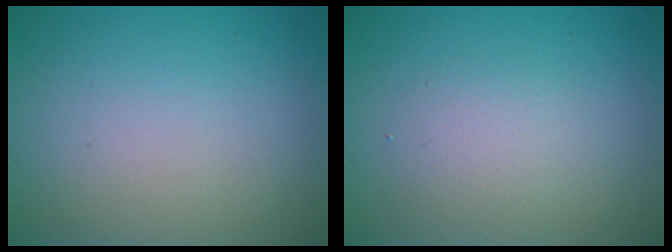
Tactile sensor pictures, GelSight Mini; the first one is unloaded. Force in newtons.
{"total": 2.1, "press": 2.1, "slide": 0.1}